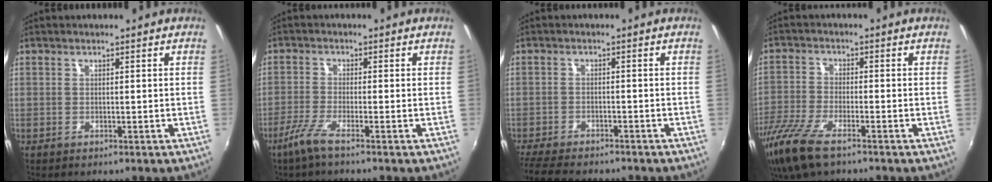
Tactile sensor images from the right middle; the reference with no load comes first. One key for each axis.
{"total": 4.2, "fx": -3.0, "fy": -0.3, "fz": 2.9, "tx": -0.076, "ty": -0.008, "tz": -0.061}
{"total": 10.1, "fx": -8.8, "fy": 2.5, "fz": 4.3, "tx": -0.107, "ty": -0.026, "tz": -0.145}
{"total": 10.9, "fx": -7.5, "fy": 3.1, "fz": 7.2, "tx": -0.172, "ty": -0.034, "tz": -0.153}